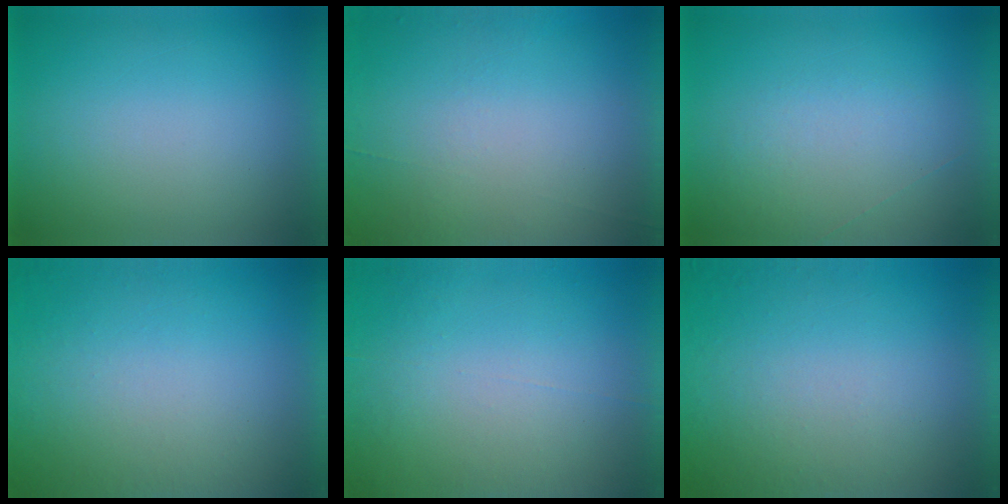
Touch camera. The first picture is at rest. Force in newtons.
{"total": 4.5}
{"total": 1.0}
{"total": 1.2}
{"total": 7.3}
{"total": 4.7}